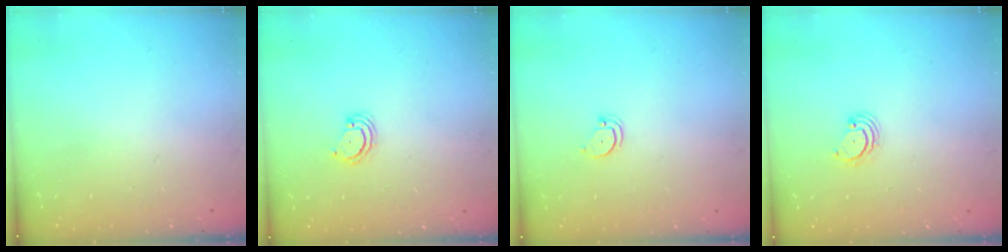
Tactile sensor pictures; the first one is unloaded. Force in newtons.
{"total": 3.3, "press": 3.3, "slide": 0.3}
{"total": 2.6, "press": 2.6, "slide": 0.0}
{"total": 2.7, "press": 2.7, "slide": 0.3}